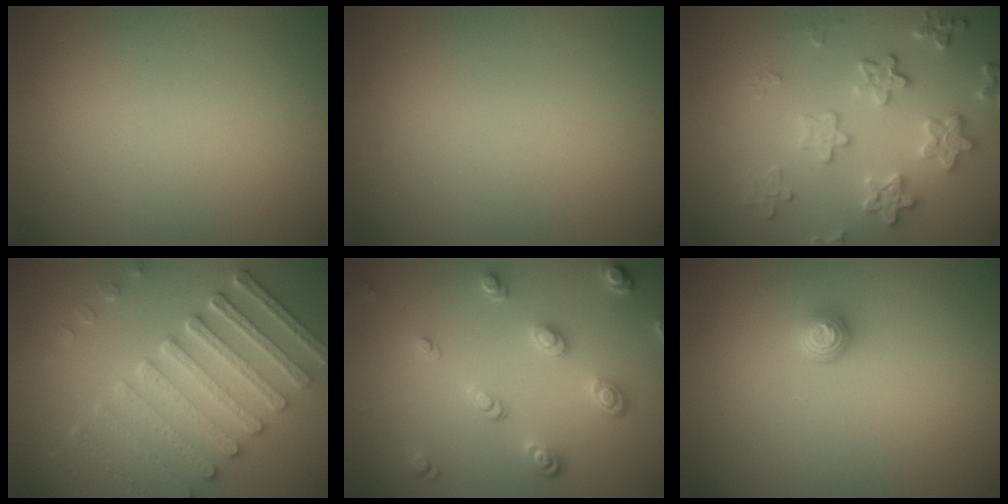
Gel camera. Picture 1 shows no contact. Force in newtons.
{"total": 0.0}
{"total": 3.8, "press": 3.8, "slide": 0.7}
{"total": 7.7, "press": 6.1, "slide": 4.8}
{"total": 3.7, "press": 2.8, "slide": 2.3}
{"total": 1.3, "press": 1.0, "slide": 0.9}